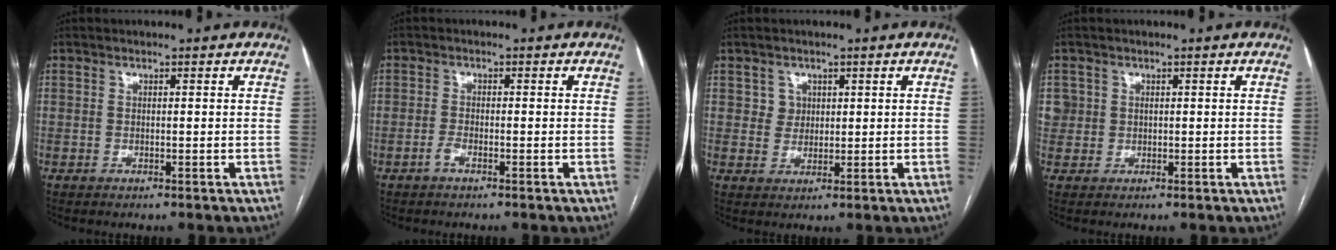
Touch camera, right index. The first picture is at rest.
{"total": 1.3, "force": [-0.9, 0.1, 0.9], "torque": [-0.021, 0.000, -0.019]}
{"total": 2.5, "force": [1.1, 2.3, 0.2], "torque": [0.001, -0.001, 0.016]}
{"total": 2.0, "force": [0.4, 2.0, 0.0], "torque": [0.015, 0.009, 0.005]}